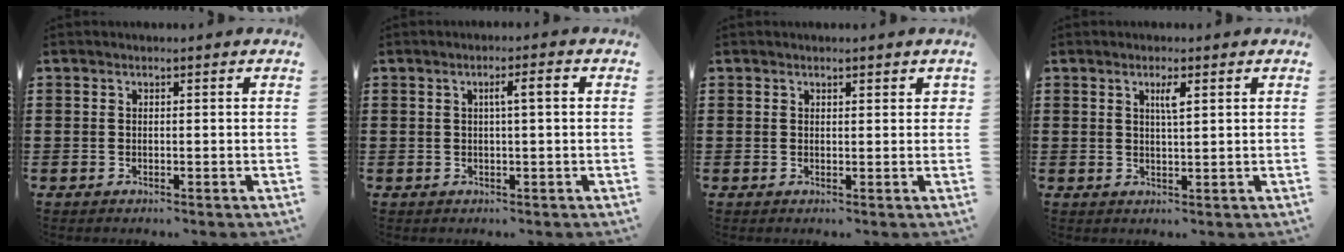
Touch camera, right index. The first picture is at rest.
{"total": 2.6, "force": [0.2, 0.1, 2.6], "torque": [-0.046, -0.001, 0.000]}
{"total": 0.8, "force": [0.4, 0.6, 0.3], "torque": [0.000, 0.001, 0.006]}
{"total": 2.3, "force": [1.0, 0.3, 2.0], "torque": [-0.035, -0.001, 0.013]}